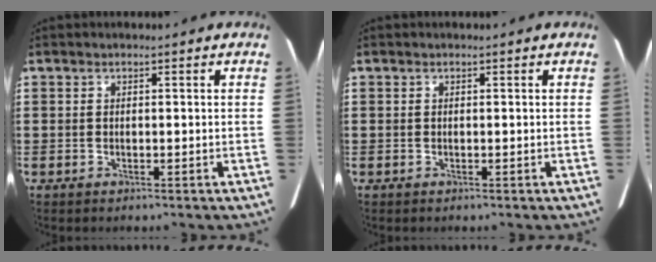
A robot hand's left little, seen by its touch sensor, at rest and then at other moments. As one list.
[{"total": 0.0}]